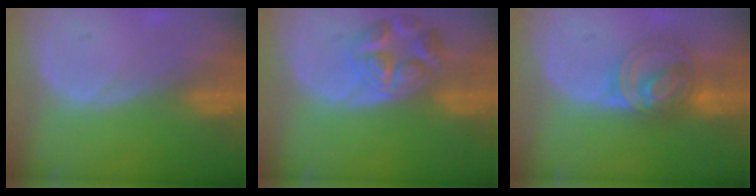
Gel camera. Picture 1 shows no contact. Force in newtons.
{"total": 7.4, "press": 6.6, "slide": 3.4}
{"total": 6.9, "press": 6.5, "slide": 2.2}